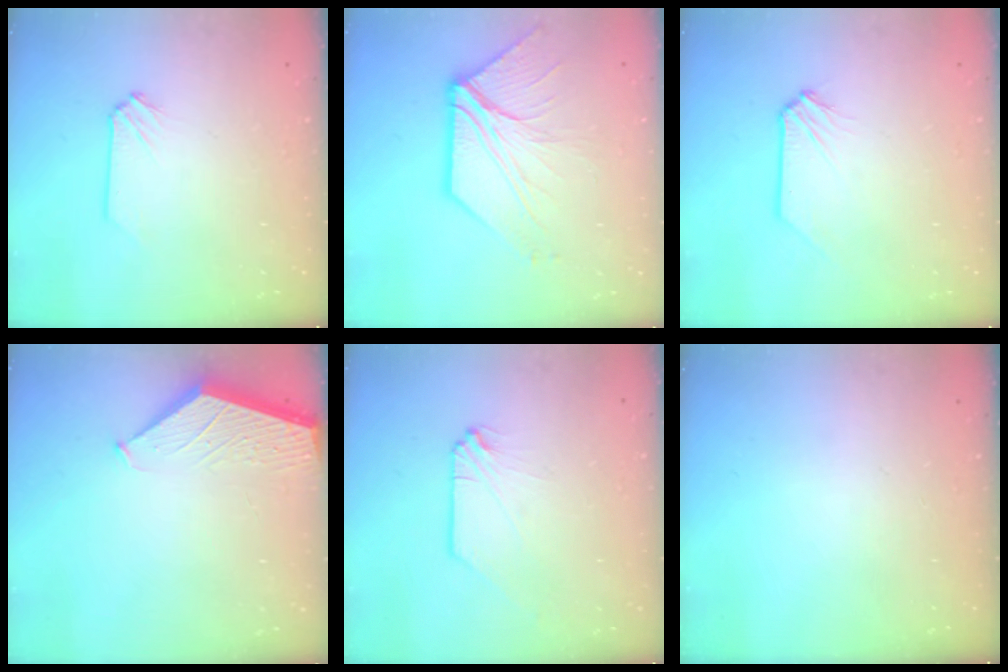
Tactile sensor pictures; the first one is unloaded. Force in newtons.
{"total": 9.4, "press": 9.4, "slide": 0.3}
{"total": 0.0}
{"total": 1.9, "press": 1.9, "slide": 0.2}
{"total": 0.0}
{"total": 0.0}